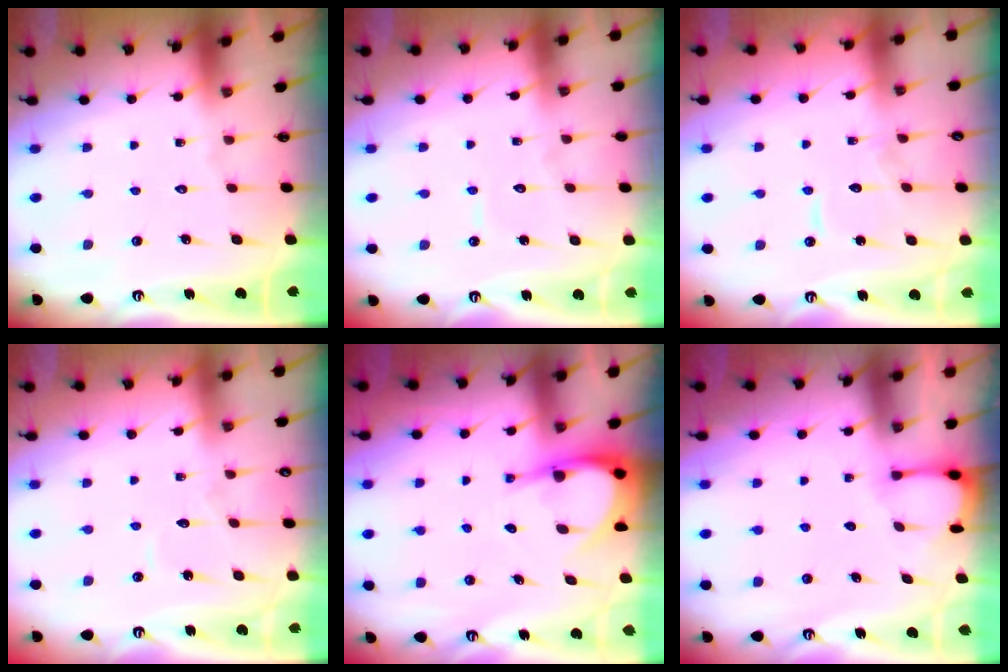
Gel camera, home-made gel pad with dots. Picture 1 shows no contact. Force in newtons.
{"total": 3.7, "press": 3.7, "slide": 0.1}
{"total": 7.7, "press": 7.7, "slide": 0.4}
{"total": 2.7, "press": 2.7, "slide": 0.2}
{"total": 5.0, "press": 5.0, "slide": 0.7}
{"total": 2.3, "press": 2.3, "slide": 0.3}